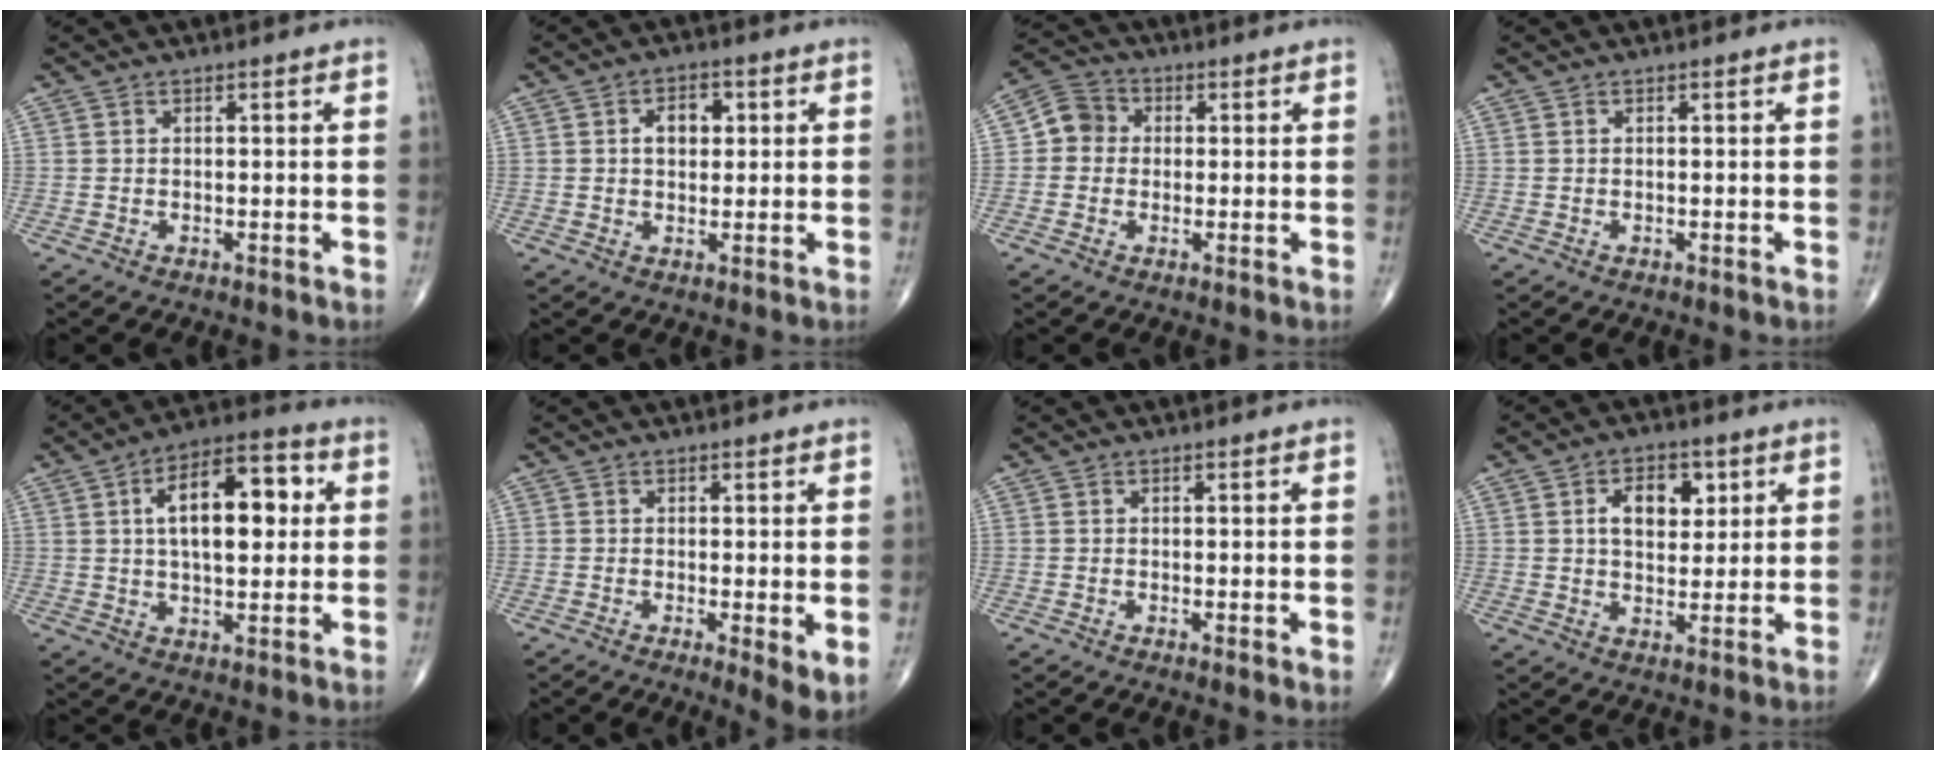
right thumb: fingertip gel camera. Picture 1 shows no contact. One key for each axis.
{"total": 4.9, "fx": 1.0, "fy": 3.4, "fz": 3.5, "tx": -0.038, "ty": 0.005, "tz": 0.013}
{"total": 5.6, "fx": 0.1, "fy": 5.2, "fz": 2.3, "tx": -0.022, "ty": 0.015, "tz": -0.011}
{"total": 0.0}
{"total": 15.0, "fx": 3.1, "fy": 7.2, "fz": 12.8, "tx": -0.180, "ty": 0.014, "tz": 0.044}
{"total": 4.6, "fx": -0.5, "fy": 1.0, "fz": 4.4, "tx": -0.070, "ty": -0.016, "tz": -0.011}
{"total": 1.0, "fx": 0.0, "fy": 0.1, "fz": 1.0, "tx": -0.018, "ty": -0.005, "tz": -0.002}
{"total": 8.3, "fx": 2.5, "fy": 5.3, "fz": 5.8, "tx": -0.059, "ty": -0.008, "tz": 0.039}